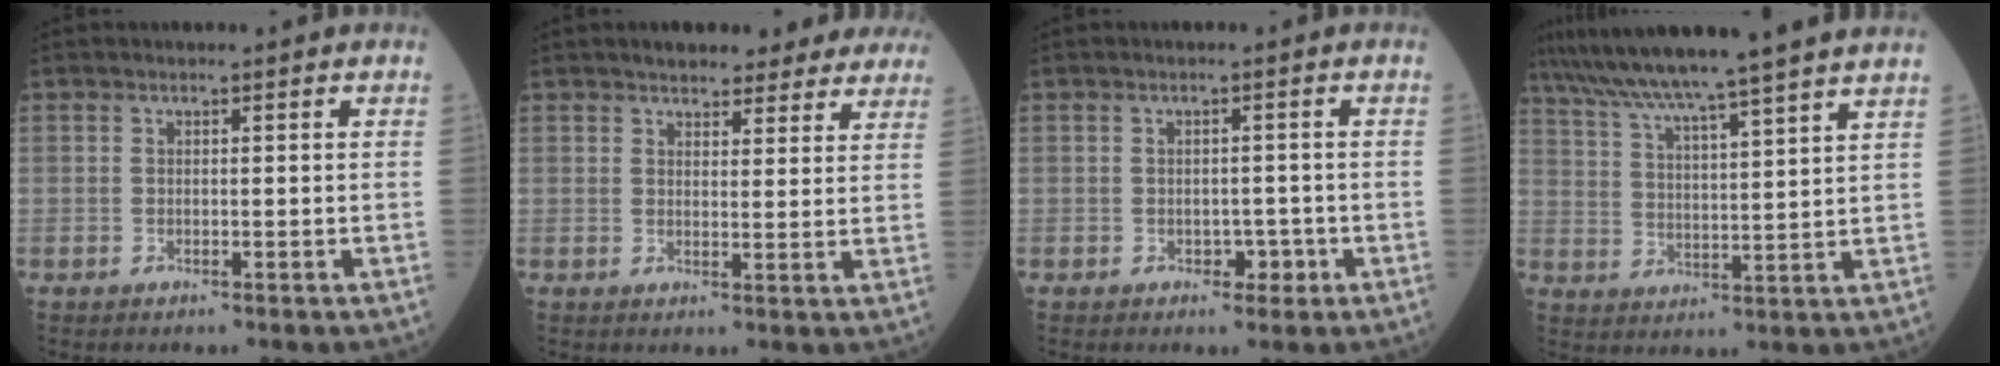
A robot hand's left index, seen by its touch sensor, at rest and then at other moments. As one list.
[{"total": 12.9, "force": [11.5, 3.9, 4.4], "torque": [-0.021, 0.015, 0.127]}, {"total": 2.0, "force": [-0.7, 1.5, 1.2], "torque": [-0.013, 0.004, -0.006]}, {"total": 18.1, "force": [15.7, -2.2, 8.6], "torque": [-0.151, -0.004, 0.225]}]